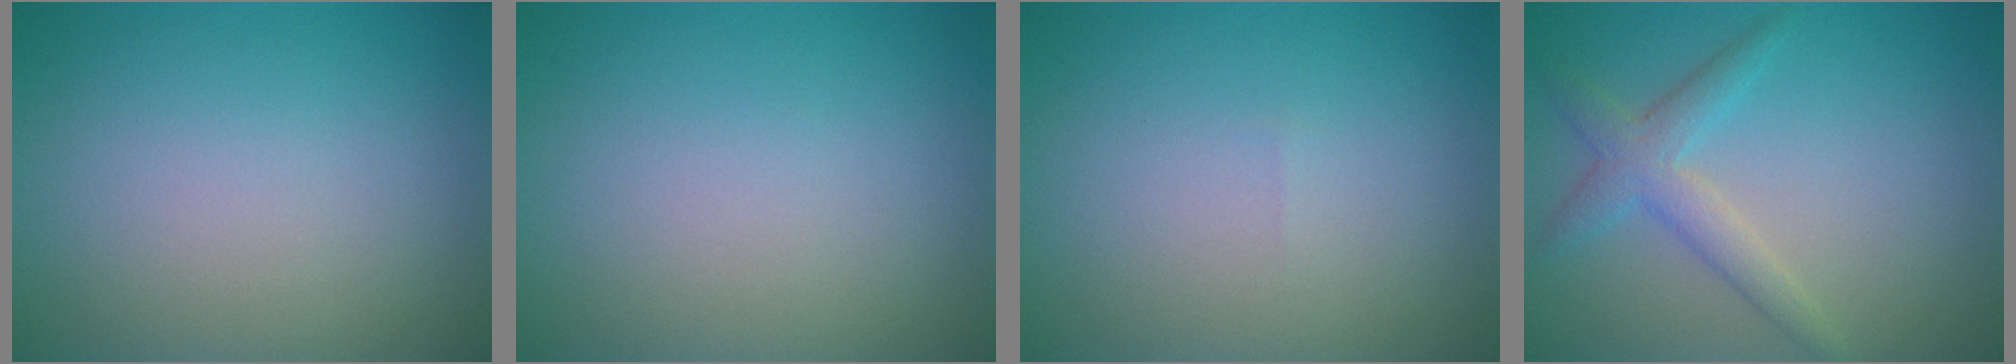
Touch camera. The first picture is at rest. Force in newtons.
{"total": 0.0}
{"total": 0.0}
{"total": 2.9, "press": 2.9, "slide": 0.2}